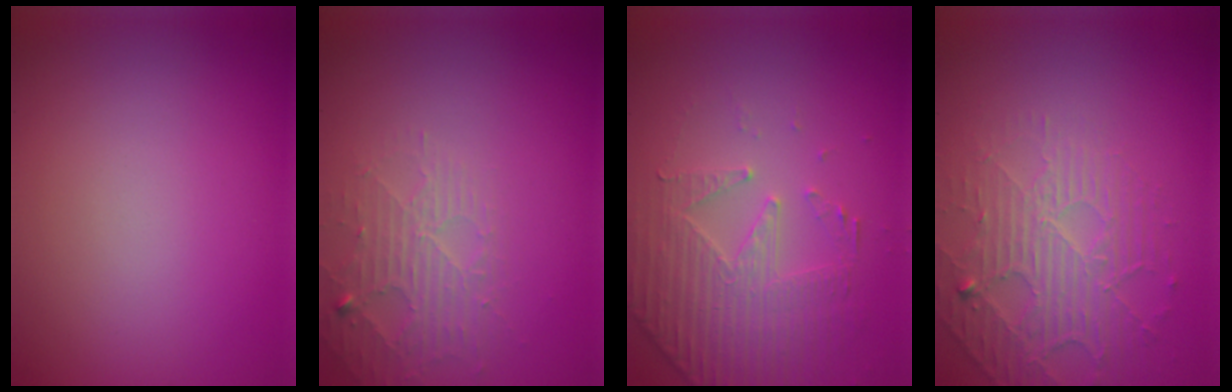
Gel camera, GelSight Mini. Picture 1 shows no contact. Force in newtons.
{"total": 3.1, "press": 3.0, "slide": 0.6}
{"total": 4.9, "press": 3.8, "slide": 3.0}
{"total": 4.6, "press": 3.5, "slide": 3.0}